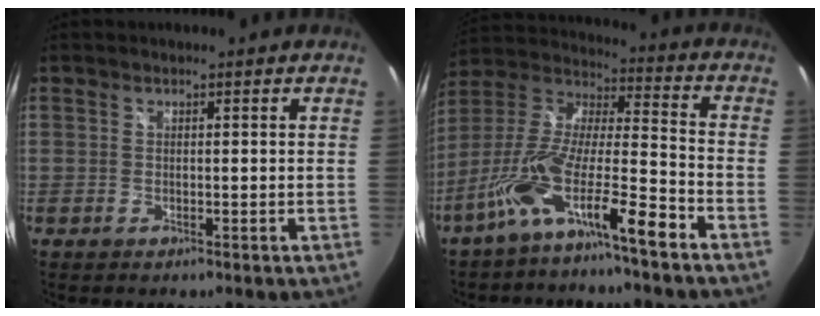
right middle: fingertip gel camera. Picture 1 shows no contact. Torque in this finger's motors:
{"motor_torque": [1.09, -1.04, 0.62, 0.21]}